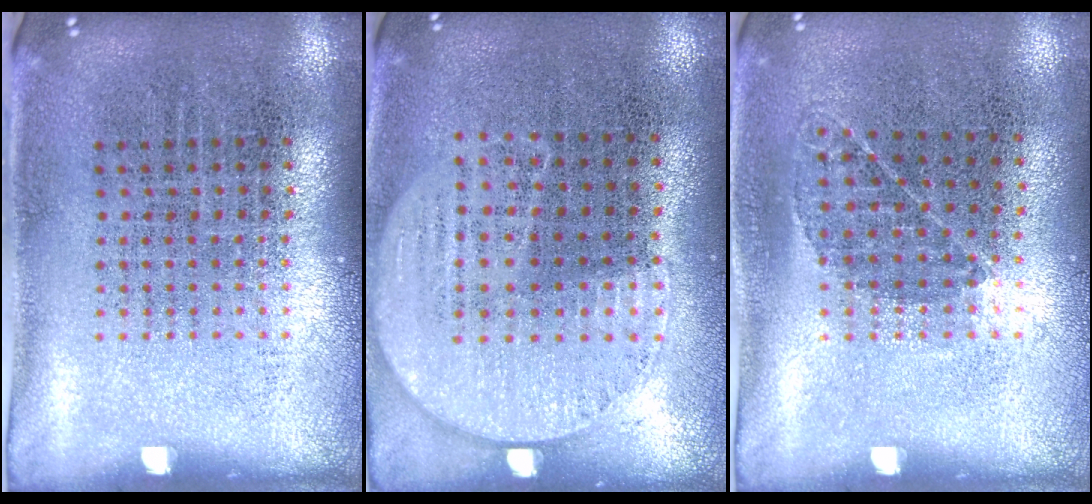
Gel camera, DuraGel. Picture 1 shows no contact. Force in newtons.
{"total": 0.8, "press": 0.6, "slide": 0.5}
{"total": 0.9, "press": 0.6, "slide": 0.7}